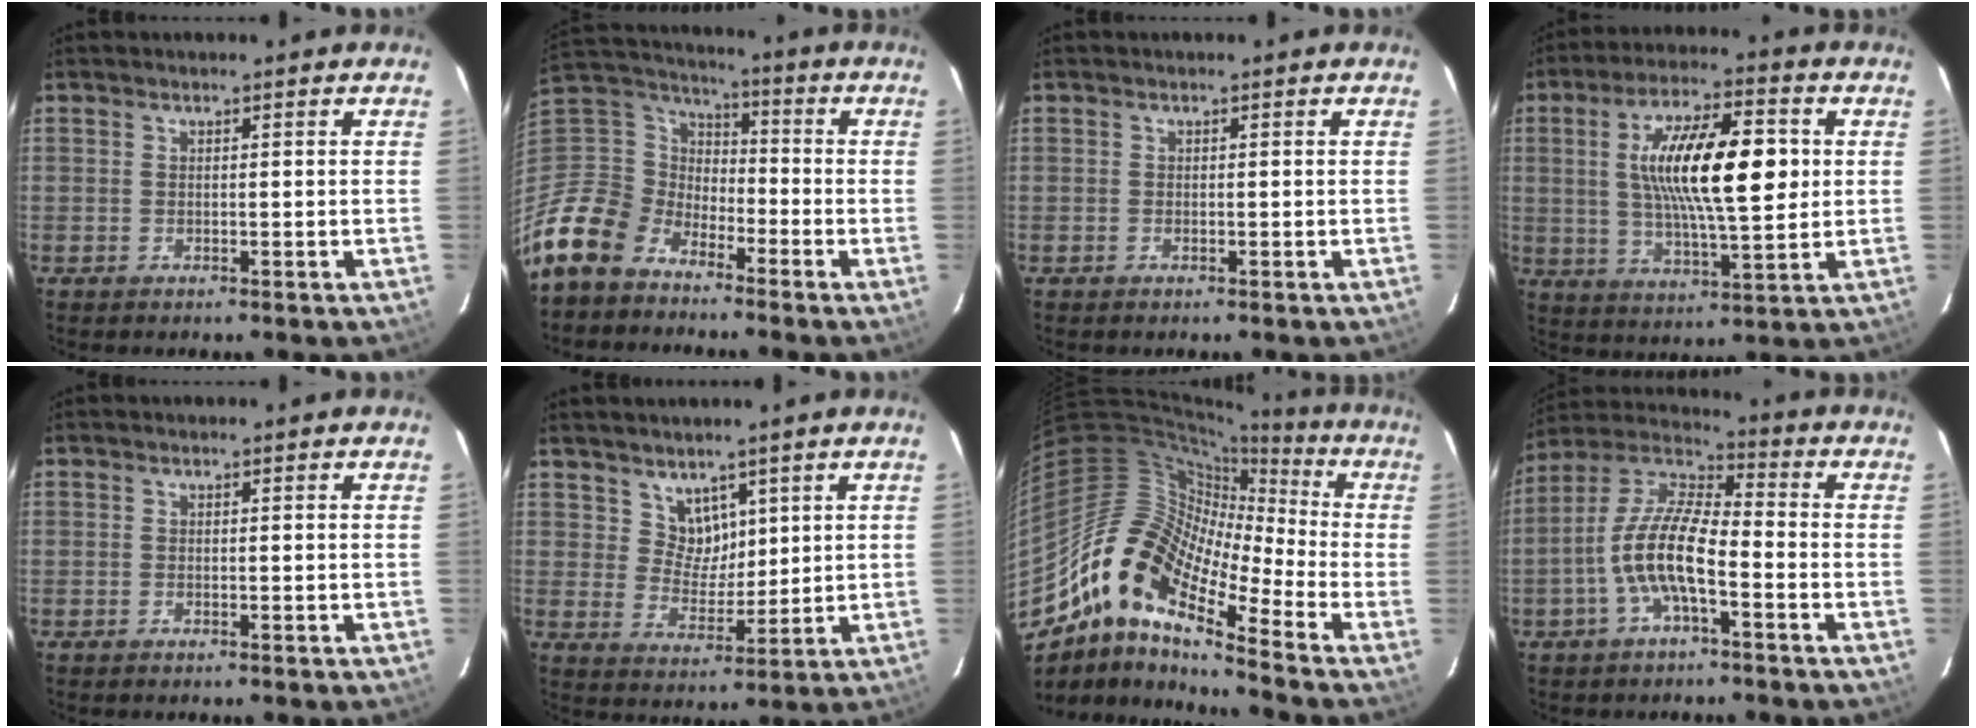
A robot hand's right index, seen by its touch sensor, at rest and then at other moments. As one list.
[{"total": 12.7, "force": [-8.7, 8.5, 3.7], "torque": [-0.113, 0.034, -0.181]}, {"total": 0.0}, {"total": 16.6, "force": [2.4, 4.8, 15.7], "torque": [-0.275, 0.013, 0.044]}, {"total": 0.0}, {"total": 5.5, "force": [3.6, 3.9, 1.1], "torque": [-0.009, 0.003, 0.073]}, {"total": 16.5, "force": [-10.2, 4.9, 12.0], "torque": [-0.186, -0.005, -0.213]}, {"total": 11.4, "force": [-4.1, 3.5, 10.0], "torque": [-0.211, 0.006, -0.080]}]